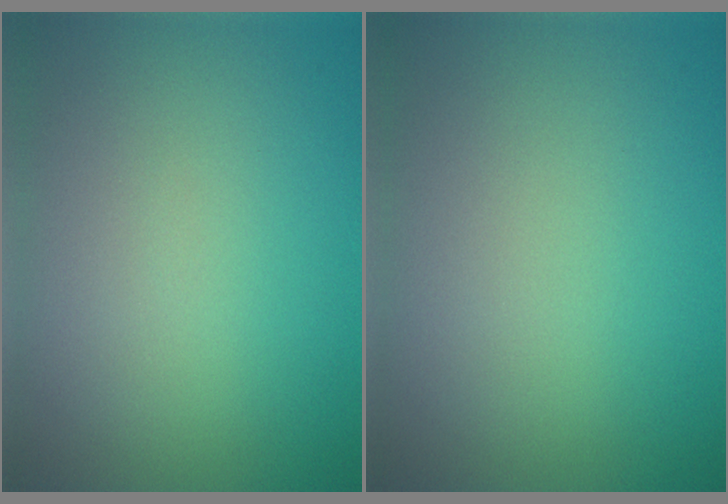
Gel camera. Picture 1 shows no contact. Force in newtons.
{"total": 0.0}